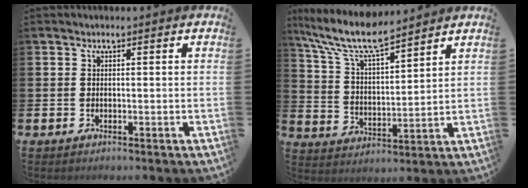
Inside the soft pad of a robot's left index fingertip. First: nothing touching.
{"total": 9.5, "force": [8.3, 1.7, 4.3], "torque": [-0.121, -0.038, 0.148]}